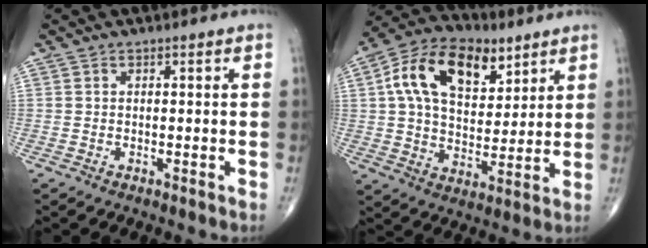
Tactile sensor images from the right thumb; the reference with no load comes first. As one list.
[{"total": 18.2, "force": [7.4, 11.0, 12.5], "torque": [-0.184, -0.008, 0.126]}]